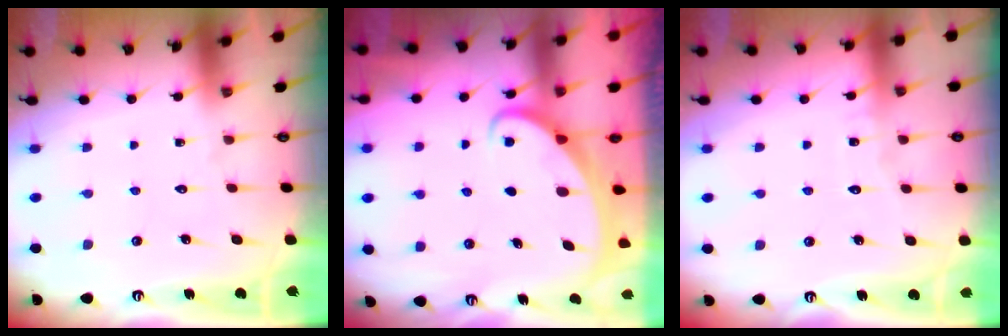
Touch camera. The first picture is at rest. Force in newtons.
{"total": 2.1, "press": 2.1, "slide": 0.2}
{"total": 2.9, "press": 2.8, "slide": 0.3}